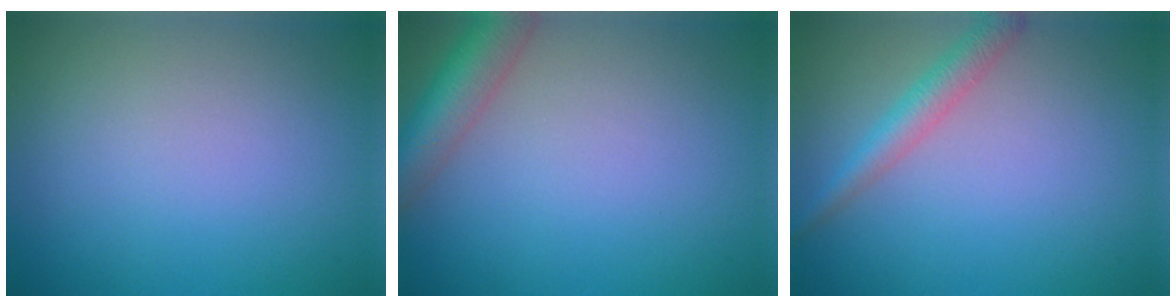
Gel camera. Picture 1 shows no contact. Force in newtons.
{"total": 4.6, "press": 4.6, "slide": 0.3}
{"total": 2.5, "press": 2.5, "slide": 0.1}